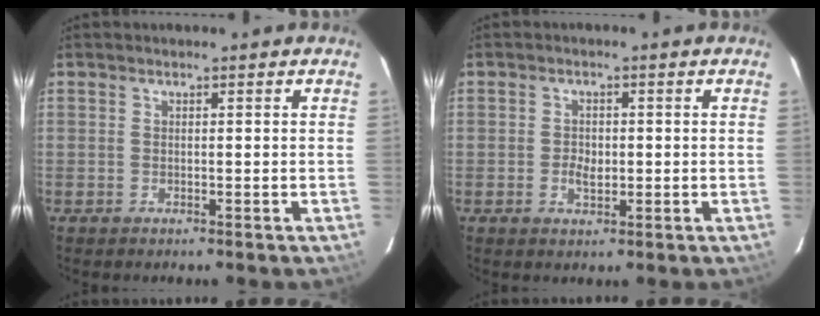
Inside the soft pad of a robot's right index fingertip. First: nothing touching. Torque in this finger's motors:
{"motor_torque": [0.12, 0.01, 0.08, 0.01]}